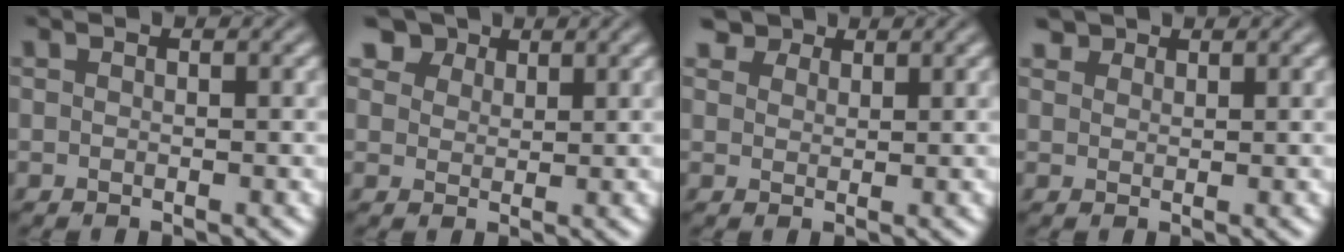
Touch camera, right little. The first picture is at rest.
{"total": 5.4, "force": [3.9, 3.2, 2.0], "torque": [-0.062, 0.003, 0.067]}
{"total": 3.4, "force": [2.7, 1.8, 1.0], "torque": [-0.030, -0.009, 0.055]}
{"total": 1.8, "force": [1.6, 1.0, 0.3], "torque": [-0.011, -0.001, 0.033]}